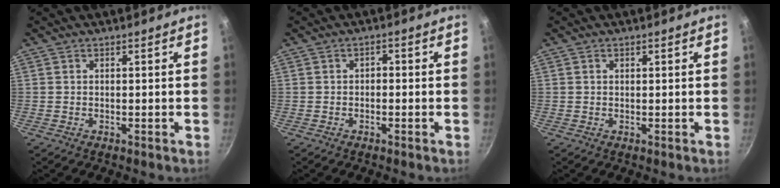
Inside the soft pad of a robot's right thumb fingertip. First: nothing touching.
{"total": 1.4, "force": [-0.3, 1.1, 0.9], "torque": [-0.001, 0.008, -0.010]}
{"total": 0.7, "force": [0.3, 0.4, 0.4], "torque": [-0.005, 0.000, 0.004]}